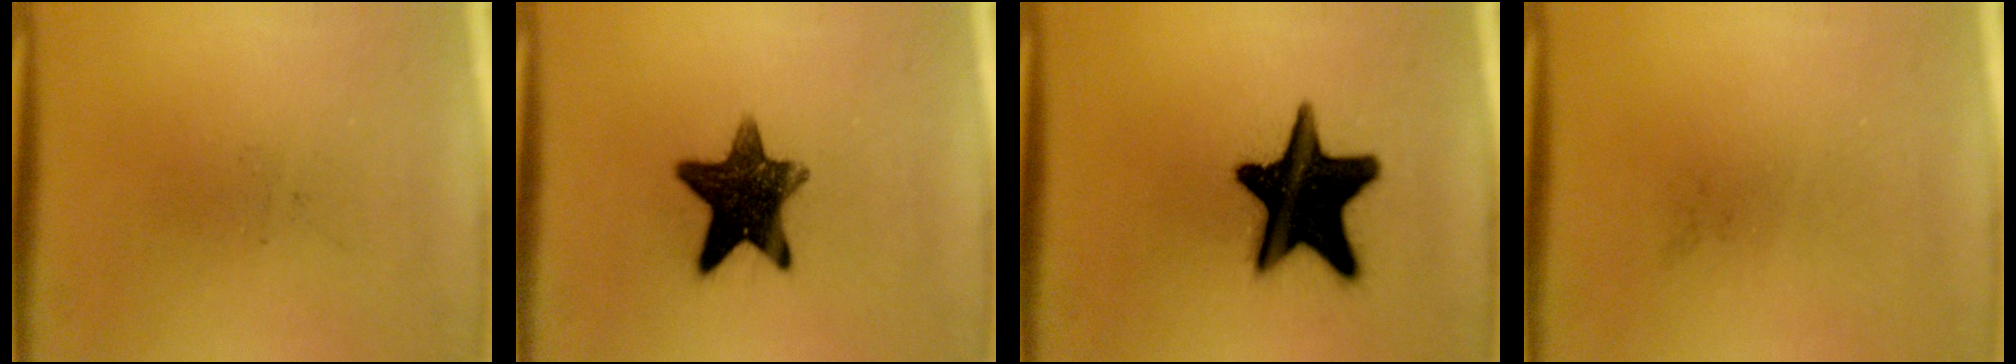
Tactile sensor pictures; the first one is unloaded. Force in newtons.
{"total": 12.3}
{"total": 19.2}
{"total": 0.0}